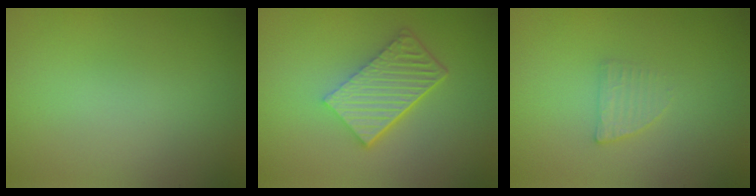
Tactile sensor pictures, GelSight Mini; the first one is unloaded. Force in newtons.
{"total": 6.1, "press": 4.2, "slide": 4.4}
{"total": 1.6, "press": 1.5, "slide": 0.3}